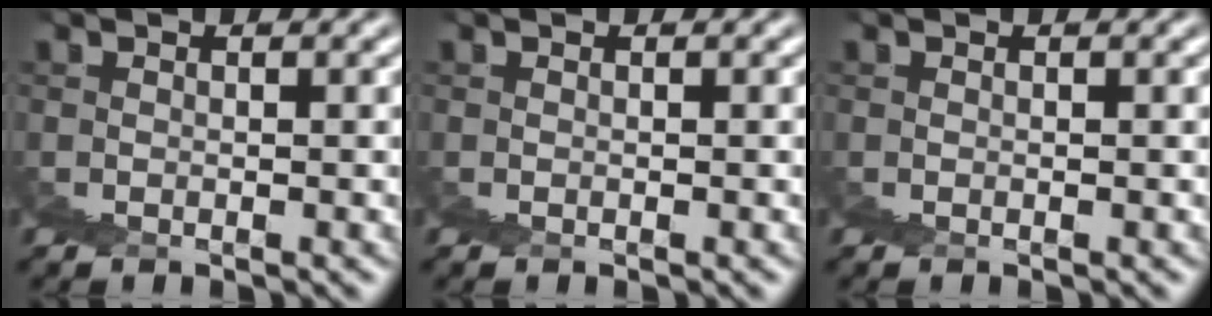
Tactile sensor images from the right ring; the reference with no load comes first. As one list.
[{"total": 0.0}, {"total": 0.0}]